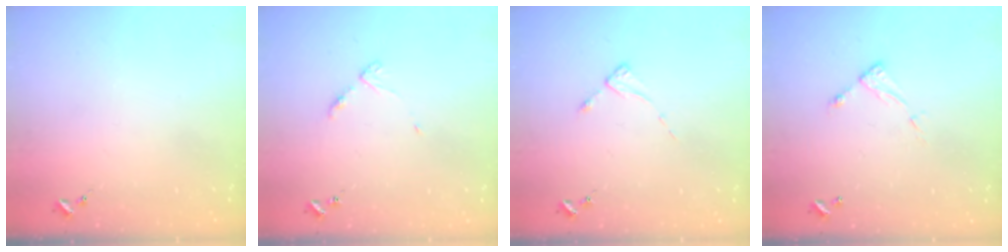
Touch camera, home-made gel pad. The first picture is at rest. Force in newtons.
{"total": 4.4, "press": 4.3, "slide": 0.5}
{"total": 2.2, "press": 2.2, "slide": 0.4}
{"total": 5.3, "press": 5.3, "slide": 0.4}